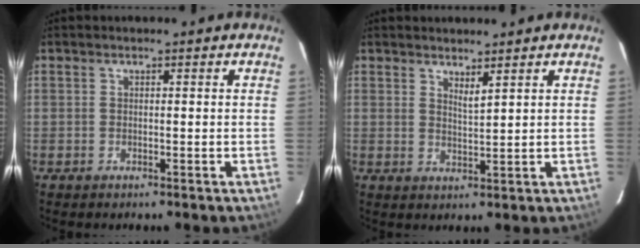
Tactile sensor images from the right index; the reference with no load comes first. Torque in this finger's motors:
{"motor_torque": [-0.08, 0.11, -0.04, 0.00]}